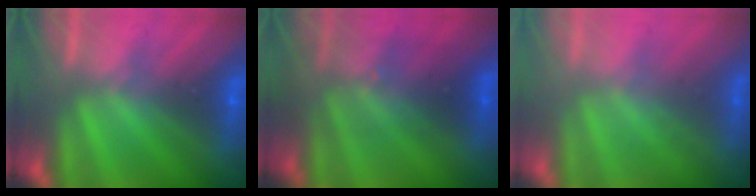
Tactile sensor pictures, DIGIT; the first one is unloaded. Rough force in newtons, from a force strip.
{"total": 2.9}
{"total": 2.2}